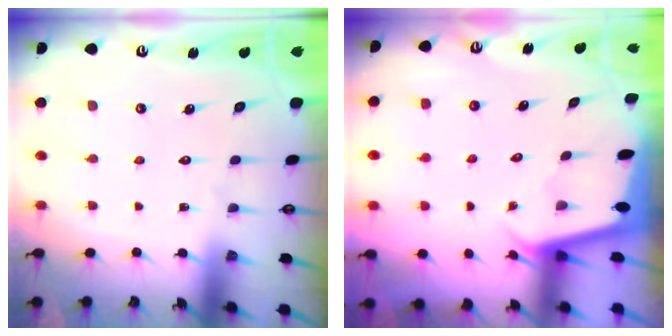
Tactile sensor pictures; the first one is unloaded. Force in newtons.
{"total": 1.9, "press": 1.9, "slide": 0.0}